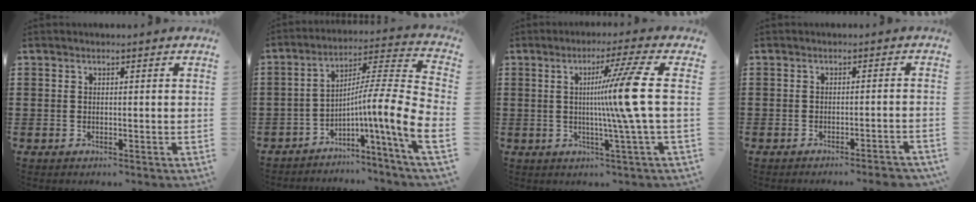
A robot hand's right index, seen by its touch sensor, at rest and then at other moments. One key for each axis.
{"total": 10.1, "fx": -3.2, "fy": -0.4, "fz": 9.6, "tx": -0.153, "ty": -0.046, "tz": -0.082}
{"total": 10.5, "fx": 0.5, "fy": -2.0, "fz": 10.3, "tx": -0.182, "ty": -0.013, "tz": -0.008}
{"total": 2.2, "fx": -1.9, "fy": -0.2, "fz": 1.1, "tx": -0.018, "ty": 0.000, "tz": -0.038}